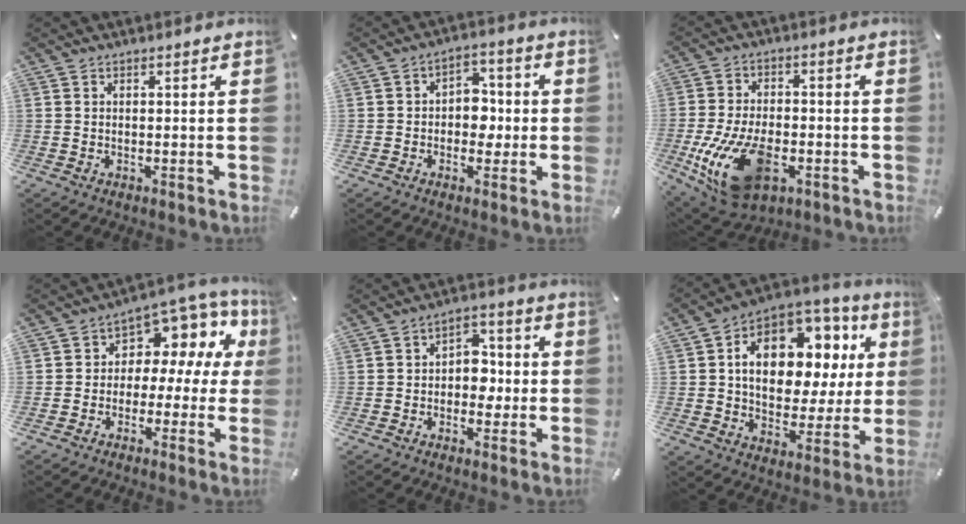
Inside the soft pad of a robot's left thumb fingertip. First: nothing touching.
{"total": 6.8, "force": [-1.0, 5.4, 3.9], "torque": [-0.044, 0.011, -0.023]}
{"total": 18.3, "force": [-5.7, 10.9, 13.6], "torque": [-0.259, 0.009, -0.089]}
{"total": 7.8, "force": [2.0, 6.1, 4.4], "torque": [-0.075, -0.026, 0.036]}
{"total": 6.6, "force": [-1.2, 5.1, 4.0], "torque": [-0.053, 0.013, -0.027]}
{"total": 16.6, "force": [4.5, 11.4, 11.2], "torque": [-0.183, -0.022, 0.079]}